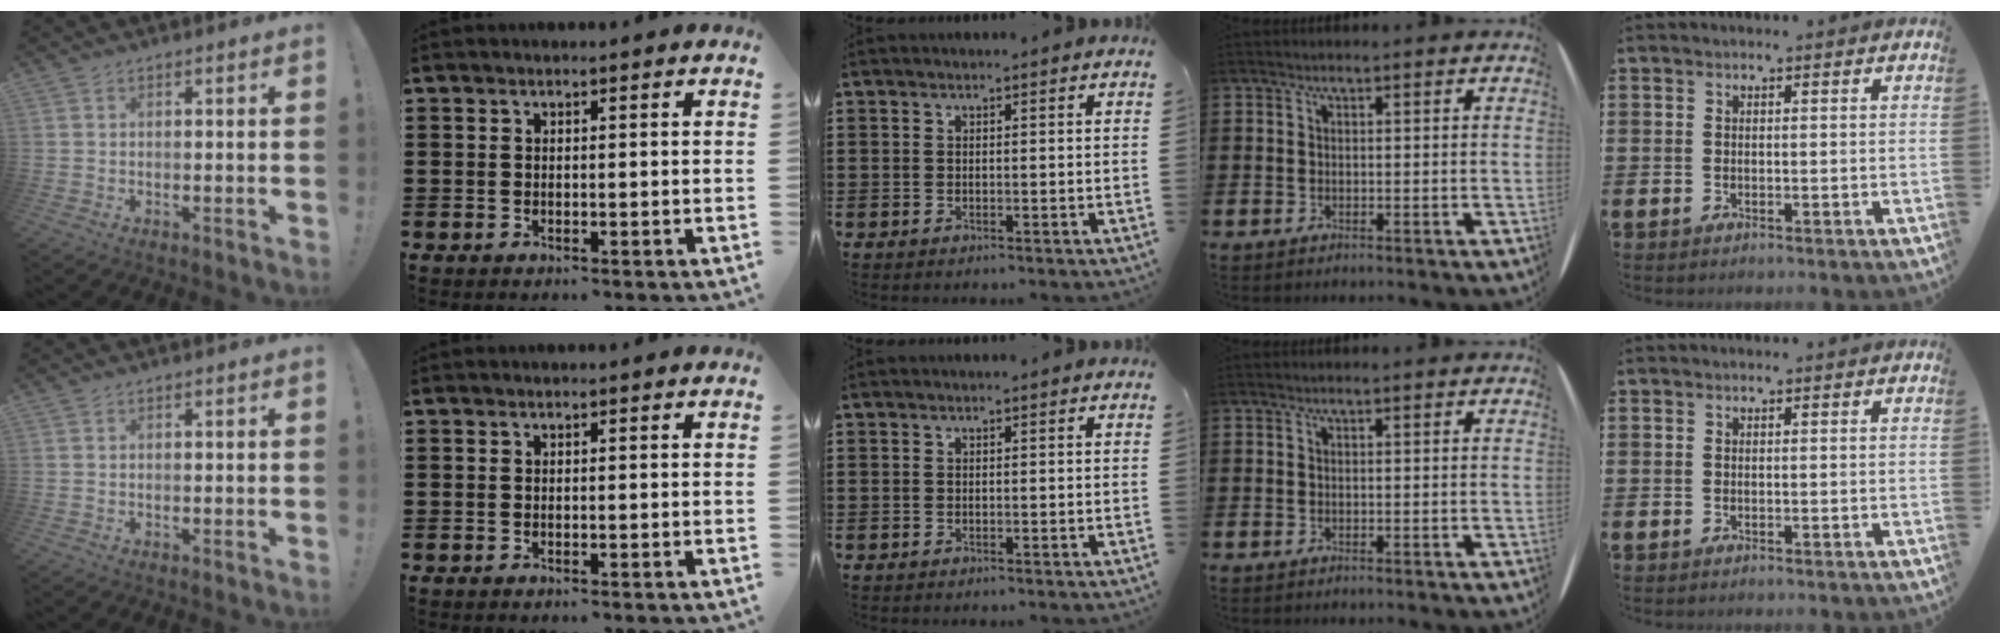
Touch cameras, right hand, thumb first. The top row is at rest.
{}